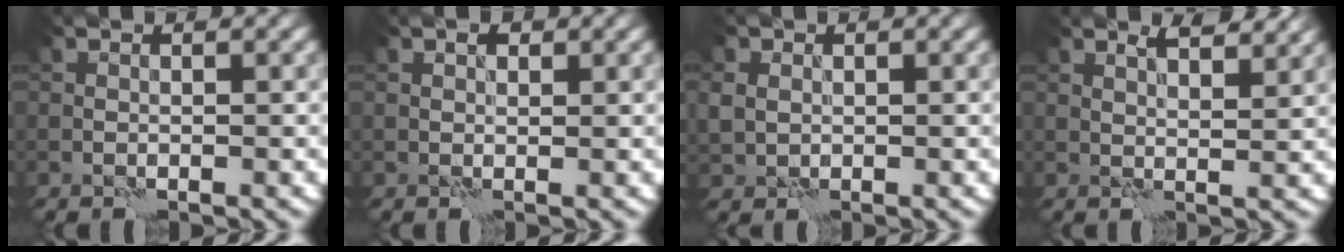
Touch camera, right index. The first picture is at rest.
{"total": 0.8, "force": [0.4, 0.5, 0.5], "torque": [-0.006, 0.003, 0.005]}
{"total": 1.8, "force": [0.3, 1.6, 0.7], "torque": [-0.018, 0.001, 0.005]}
{"total": 3.4, "force": [2.5, 0.8, 2.1], "torque": [-0.027, 0.004, 0.029]}